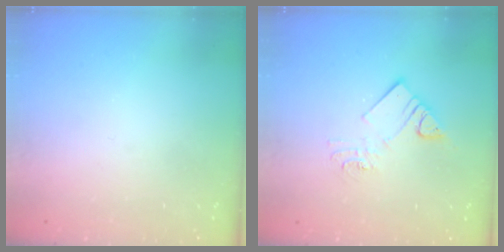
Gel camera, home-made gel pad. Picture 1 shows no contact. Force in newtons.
{"total": 9.1, "press": 9.1, "slide": 0.5}